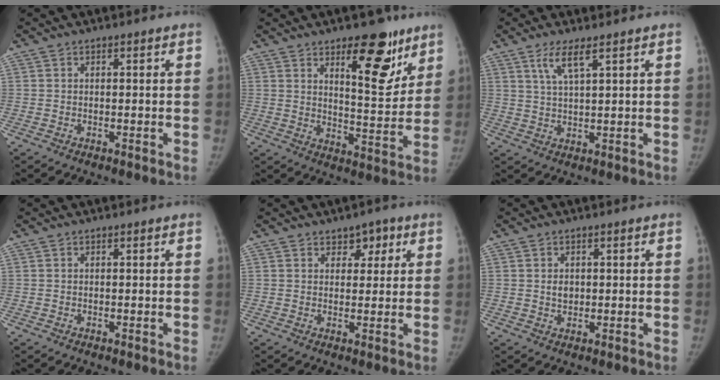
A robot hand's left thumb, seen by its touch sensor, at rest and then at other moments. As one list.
[{"total": 13.7, "force": [8.1, 5.4, 9.7], "torque": [-0.090, -0.053, 0.118]}, {"total": 4.6, "force": [2.7, 0.6, 3.6], "torque": [-0.076, -0.012, 0.060]}, {"total": 0.0}, {"total": 4.0, "force": [2.1, 2.8, 1.9], "torque": [0.007, -0.007, 0.027]}, {"total": 2.3, "force": [0.3, 1.8, 1.4], "torque": [-0.013, -0.001, 0.007]}]